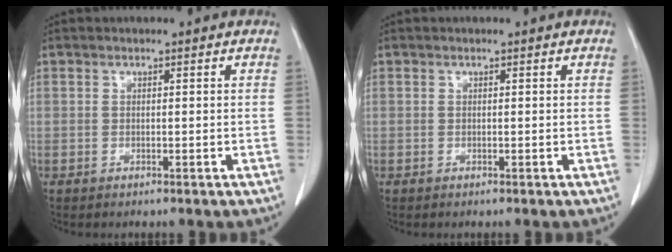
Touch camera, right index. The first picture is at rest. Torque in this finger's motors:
{"motor_torque": [0.00, 0.00, 0.00, 0.00]}